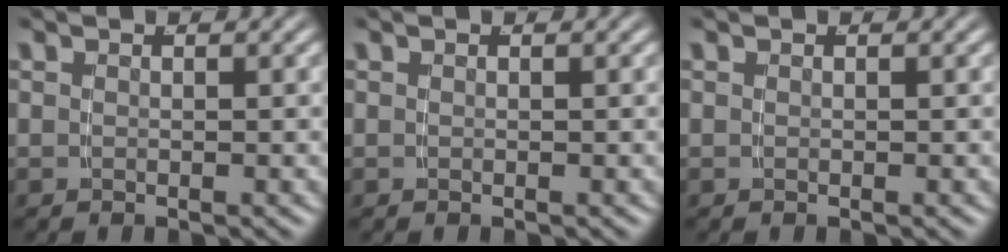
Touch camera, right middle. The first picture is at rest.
{"total": 0.0}
{"total": 0.0}